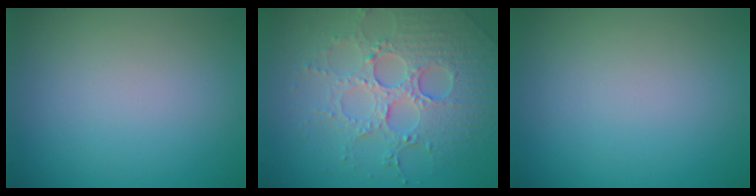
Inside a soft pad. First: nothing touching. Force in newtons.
{"total": 5.6, "press": 4.8, "slide": 2.9}
{"total": 0.0}